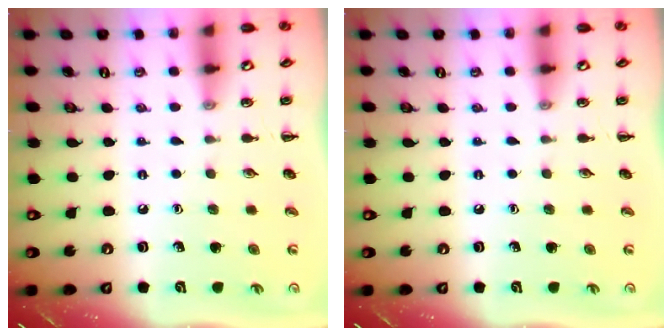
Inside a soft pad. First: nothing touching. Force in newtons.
{"total": 0.0}